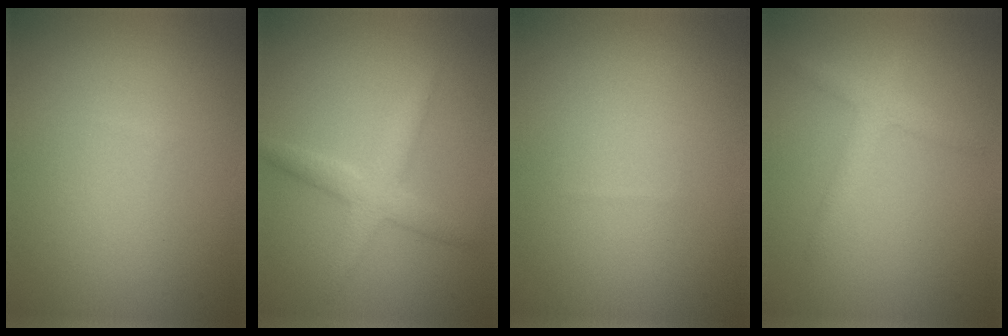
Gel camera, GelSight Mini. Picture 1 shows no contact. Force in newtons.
{"total": 2.9, "press": 2.9, "slide": 0.0}
{"total": 0.0}
{"total": 2.1, "press": 2.1, "slide": 0.2}